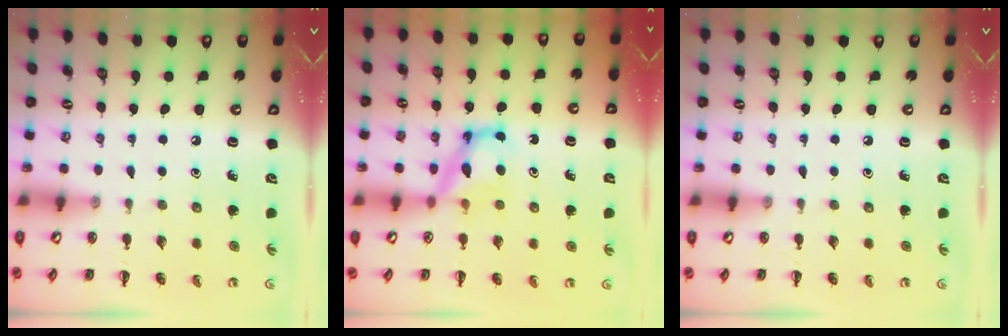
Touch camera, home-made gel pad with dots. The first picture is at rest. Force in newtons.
{"total": 6.3, "press": 6.3, "slide": 0.5}
{"total": 0.0}